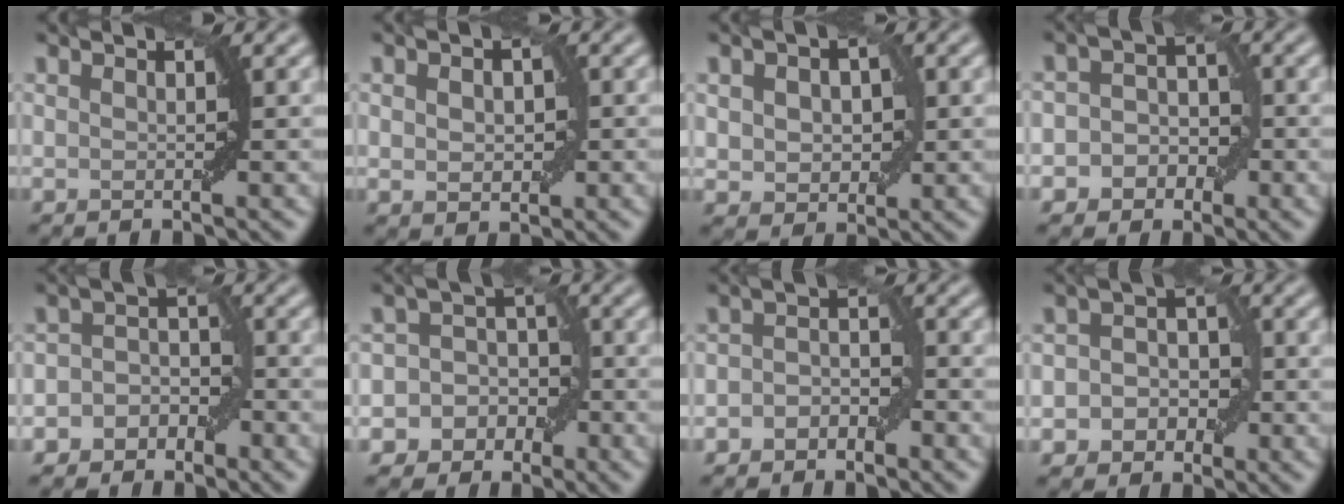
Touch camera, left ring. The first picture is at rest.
{"total": 2.4, "force": [0.1, 1.6, 1.8], "torque": [-0.029, 0.002, 0.001]}
{"total": 3.9, "force": [0.5, 2.8, 2.7], "torque": [-0.043, 0.003, 0.007]}
{"total": 3.9, "force": [-1.2, 3.4, 1.6], "torque": [0.013, 0.011, -0.033]}
{"total": 3.2, "force": [-1.6, 2.5, 1.0], "torque": [0.023, 0.011, -0.039]}
{"total": 6.9, "force": [-2.6, 6.2, 1.2], "torque": [-0.004, 0.023, -0.068]}
{"total": 2.3, "force": [-1.3, 1.5, 1.1], "torque": [-0.015, 0.009, -0.027]}
{"total": 3.8, "force": [-1.0, 3.2, 1.7], "torque": [0.009, 0.006, -0.028]}